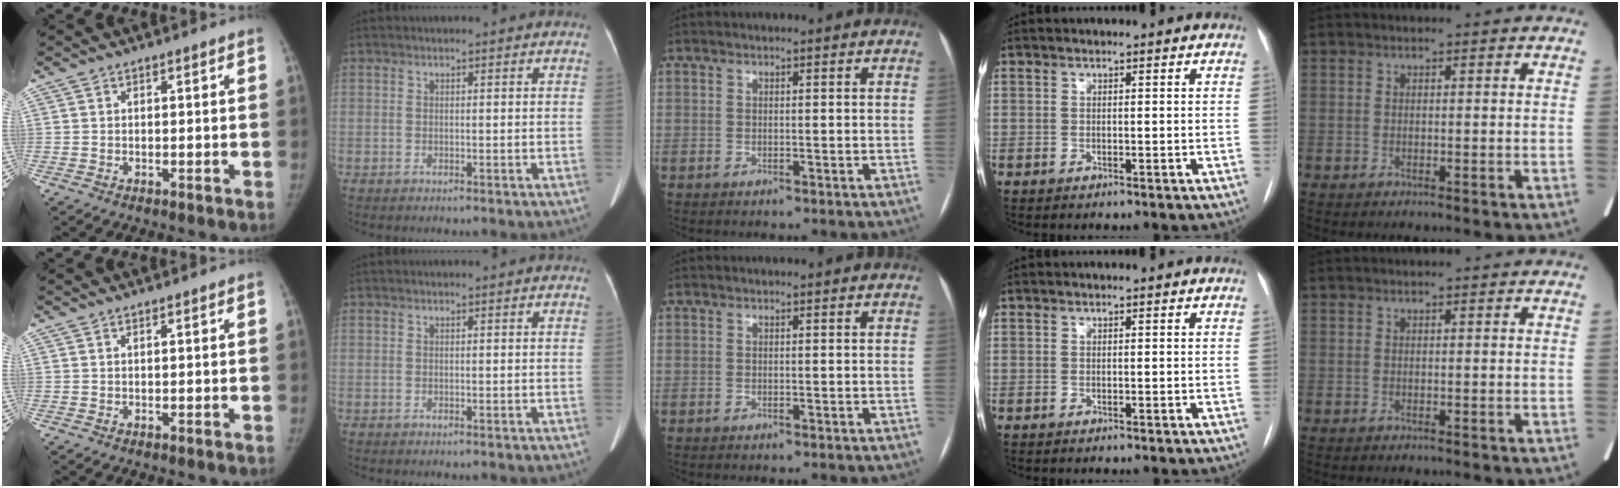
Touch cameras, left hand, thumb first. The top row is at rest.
{}